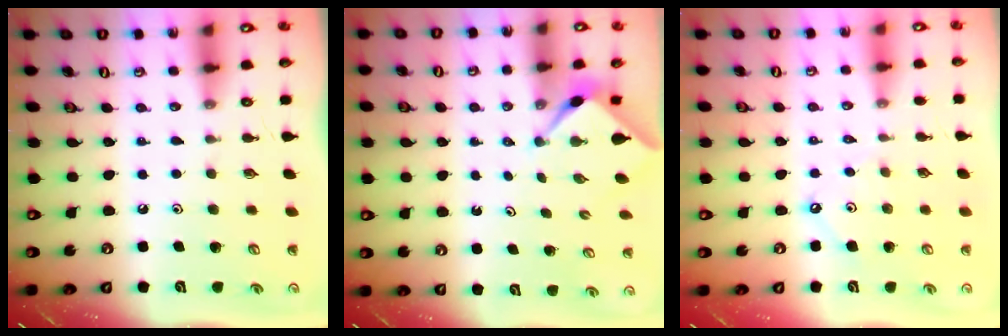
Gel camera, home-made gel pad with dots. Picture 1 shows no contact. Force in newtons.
{"total": 2.3, "press": 2.3, "slide": 0.3}
{"total": 3.5, "press": 3.5, "slide": 0.3}